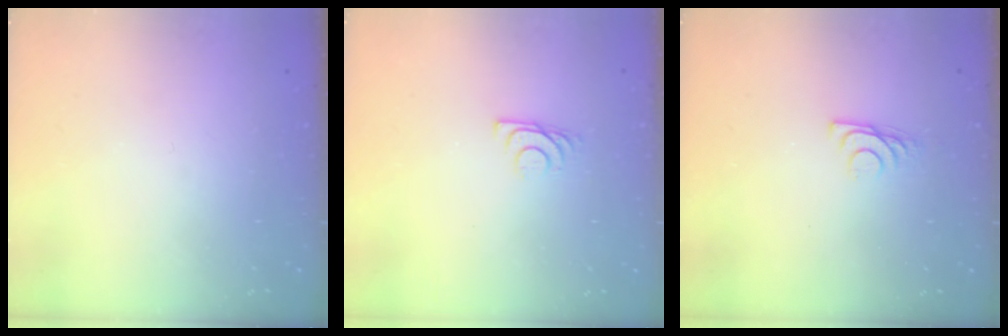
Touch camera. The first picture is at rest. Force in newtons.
{"total": 5.4, "press": 5.3, "slide": 0.7}
{"total": 6.8, "press": 6.8, "slide": 0.6}